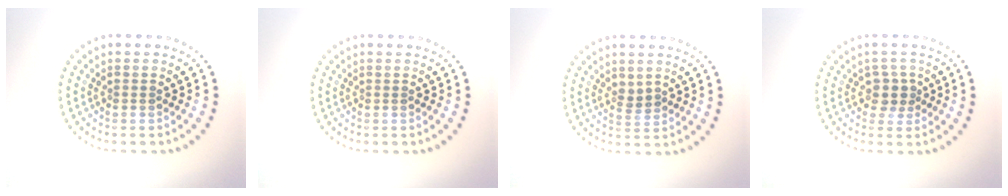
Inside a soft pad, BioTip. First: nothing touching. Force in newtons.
{"total": 0.0}
{"total": 1.1, "press": 1.0, "slide": 0.5}
{"total": 1.8, "press": 1.4, "slide": 1.2}